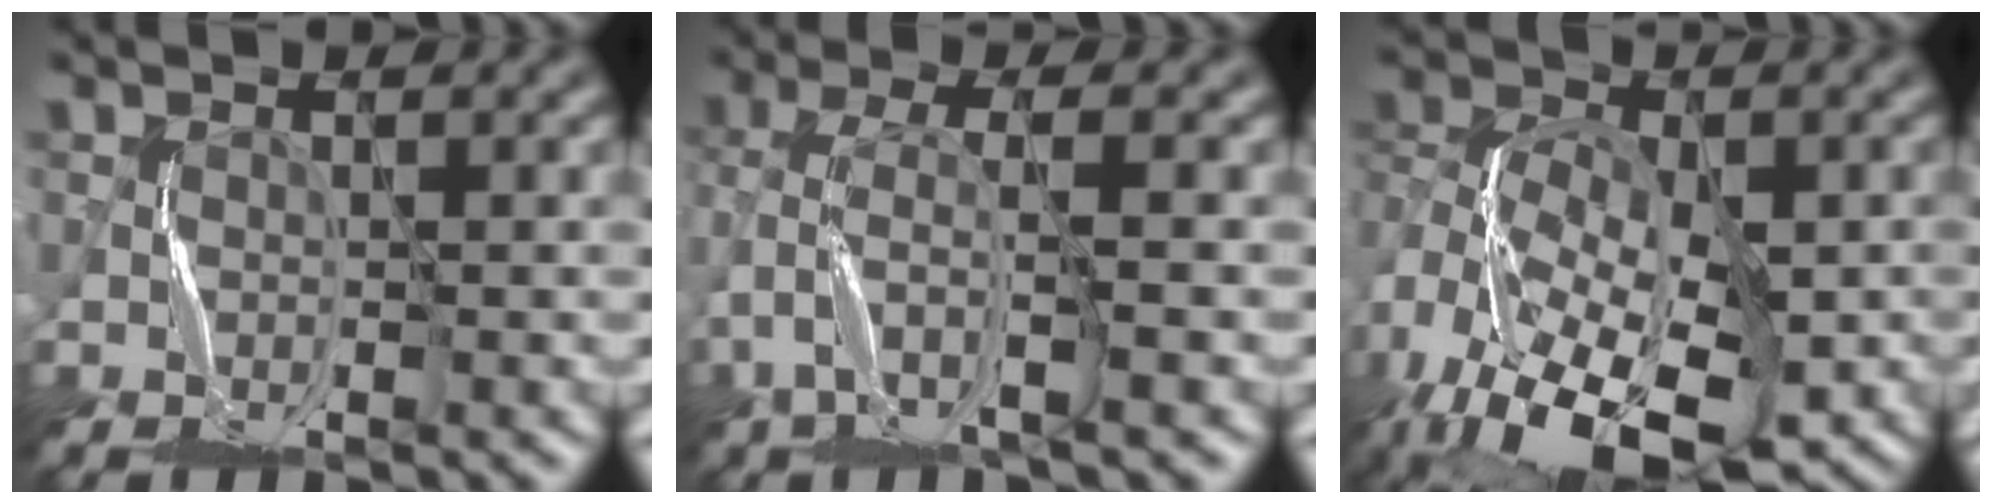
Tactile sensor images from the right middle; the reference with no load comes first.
{"total": 3.6, "force": [-1.3, 1.0, 3.2], "torque": [-0.082, 0.004, -0.030]}
{"total": 15.6, "force": [-7.8, 9.2, 9.9], "torque": [-0.182, -0.013, -0.091]}